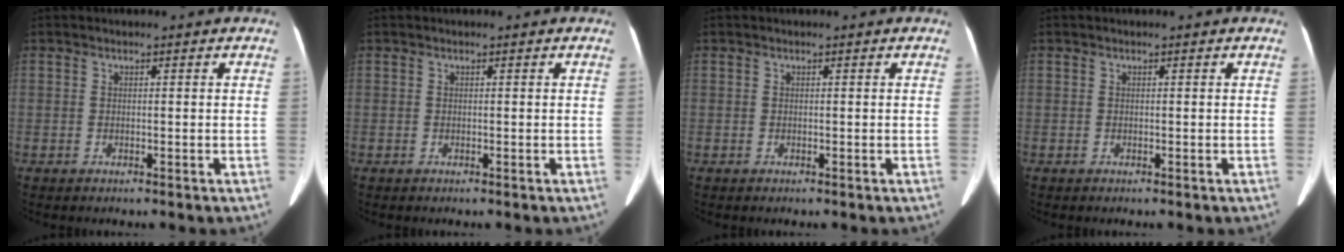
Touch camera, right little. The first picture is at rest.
{"total": 0.0}
{"total": 0.0}
{"total": 0.0}